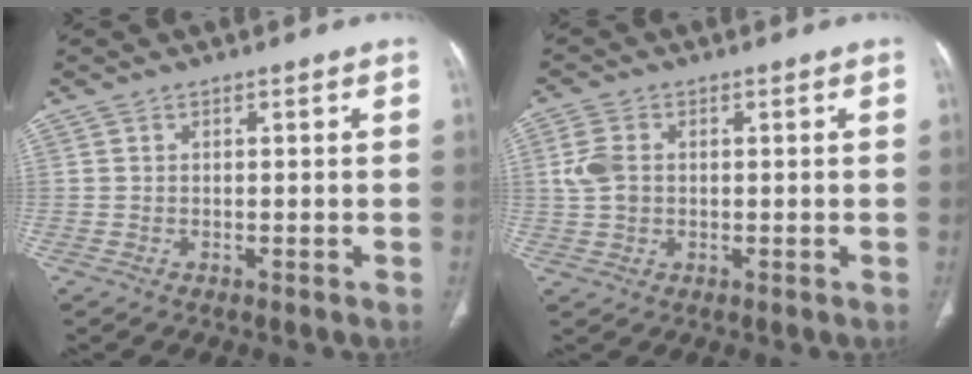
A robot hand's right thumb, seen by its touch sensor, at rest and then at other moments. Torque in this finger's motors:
{"motor_torque": [0.45, -0.25, 0.17, 0.61, 0.06]}